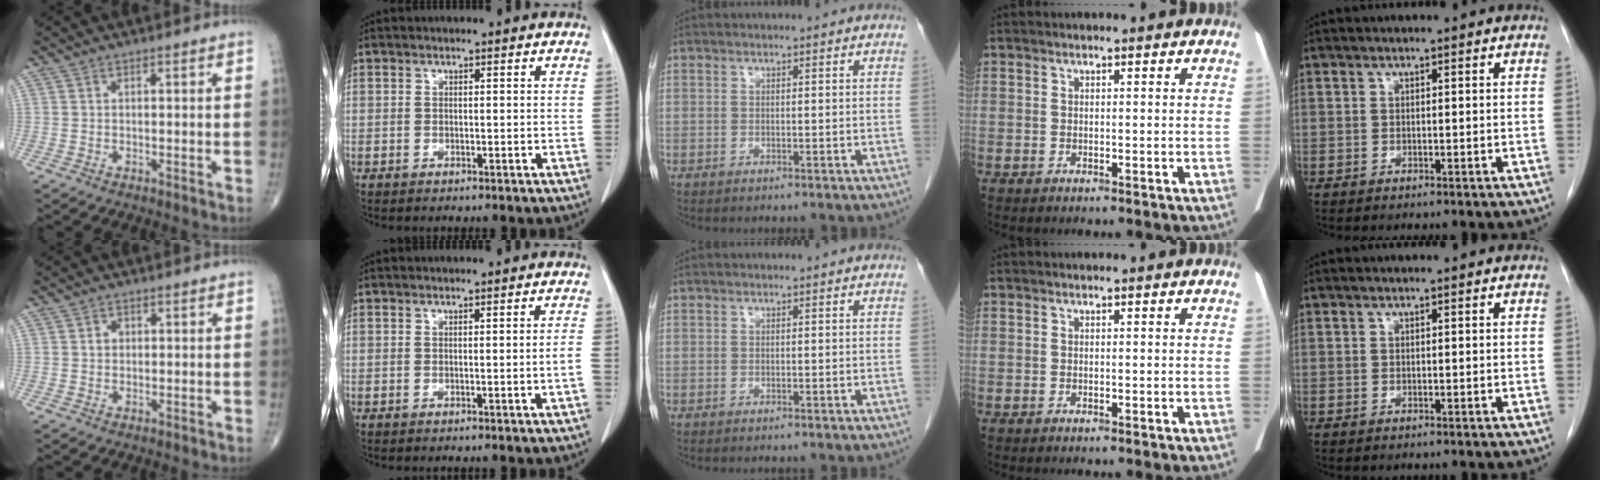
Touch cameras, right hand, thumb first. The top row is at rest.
{"thumb": {"total": 1.5, "force": [0.2, 1.3, 0.7], "torque": [-0.003, 0.004, 0.002]}, "index": {"total": 1.2, "force": [-0.3, -0.3, 1.1], "torque": [-0.018, -0.002, -0.002]}}